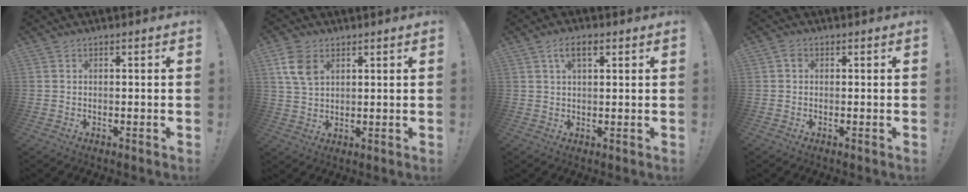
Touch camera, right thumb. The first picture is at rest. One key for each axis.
{"total": 8.0, "fx": 3.5, "fy": 5.2, "fz": 4.9, "tx": -0.091, "ty": -0.003, "tz": 0.069}
{"total": 5.0, "fx": 2.1, "fy": 2.3, "fz": 3.9, "tx": -0.066, "ty": 0.001, "tz": 0.035}
{"total": 1.0, "fx": 0.2, "fy": 0.9, "fz": 0.6, "tx": -0.007, "ty": 0.002, "tz": 0.002}